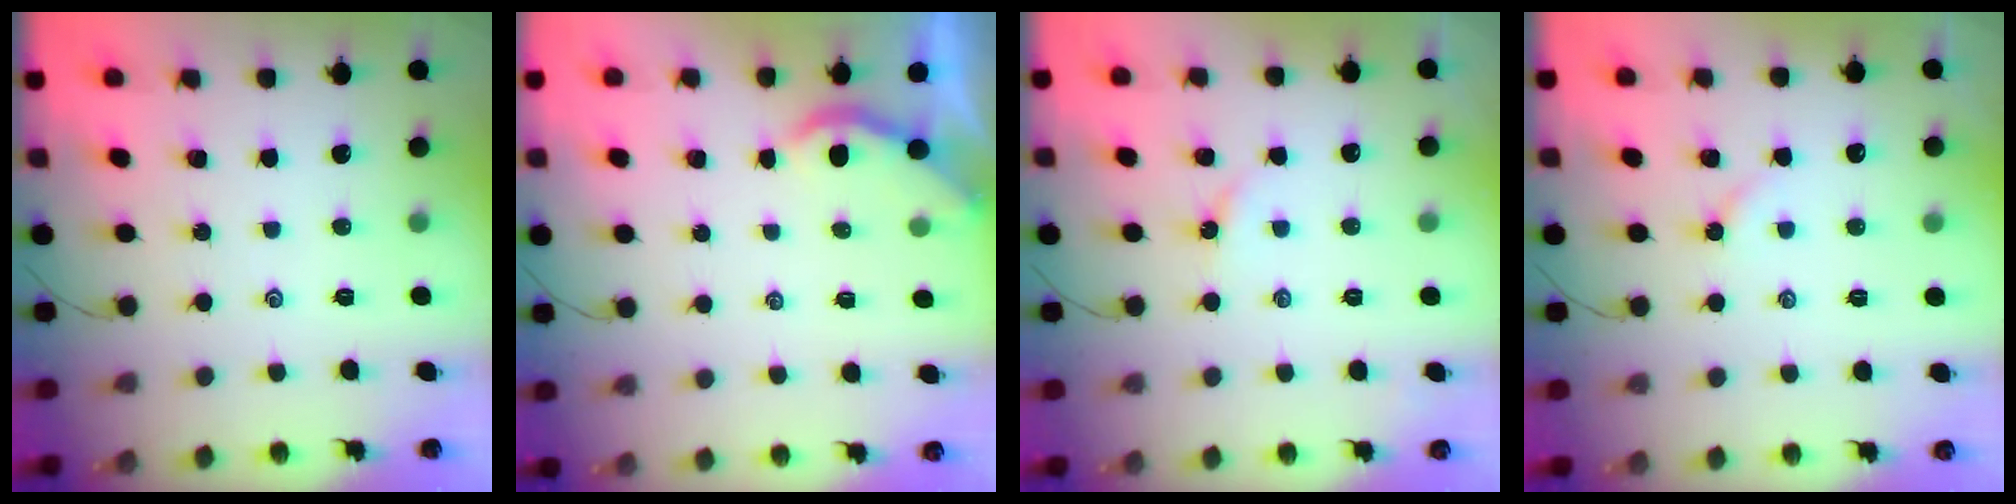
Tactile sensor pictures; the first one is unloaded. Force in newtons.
{"total": 2.2, "press": 2.2, "slide": 0.1}
{"total": 1.9, "press": 1.9, "slide": 0.3}
{"total": 3.0, "press": 3.0, "slide": 0.4}